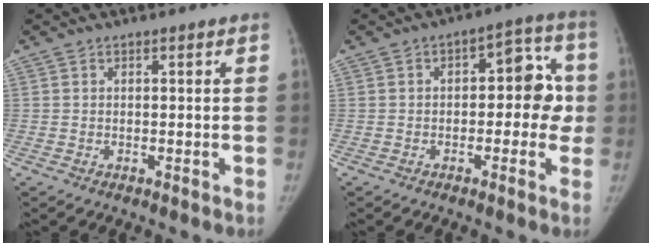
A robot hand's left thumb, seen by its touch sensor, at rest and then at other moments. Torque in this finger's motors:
{"motor_torque": [-0.03, 0.05, -0.18, 0.18, 0.01]}